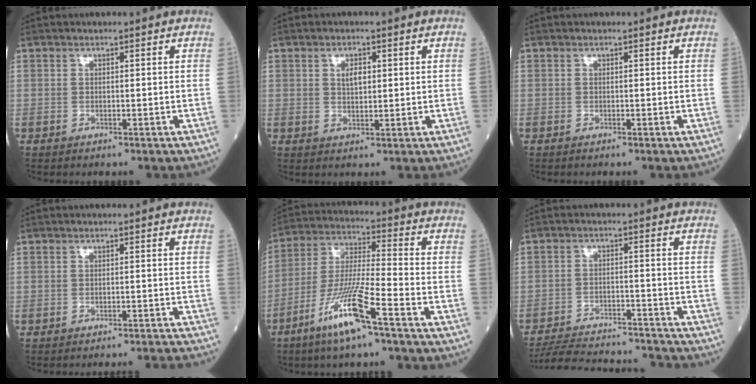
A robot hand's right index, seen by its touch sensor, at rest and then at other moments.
{"total": 2.5, "force": [0.8, 1.3, 2.0], "torque": [-0.033, 0.000, 0.013]}
{"total": 0.0}
{"total": 6.5, "force": [-6.3, -1.5, 0.6], "torque": [0.000, -0.012, -0.074]}
{"total": 11.8, "force": [-6.8, 0.0, 9.6], "torque": [-0.198, -0.017, -0.137]}
{"total": 15.3, "force": [-14.8, 1.5, 3.4], "torque": [-0.070, 0.001, -0.211]}